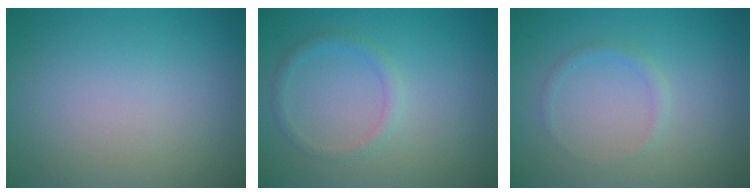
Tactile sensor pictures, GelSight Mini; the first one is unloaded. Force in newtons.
{"total": 1.4, "press": 1.3, "slide": 0.2}
{"total": 0.9, "press": 0.9, "slide": 0.1}